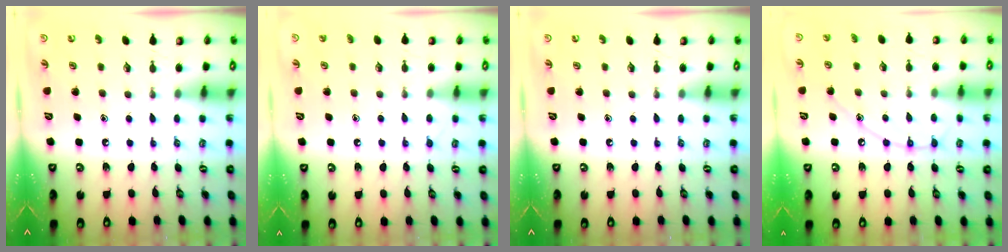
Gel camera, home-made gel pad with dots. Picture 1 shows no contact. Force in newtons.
{"total": 5.9, "press": 5.8, "slide": 0.6}
{"total": 0.0}
{"total": 9.5, "press": 9.4, "slide": 0.7}